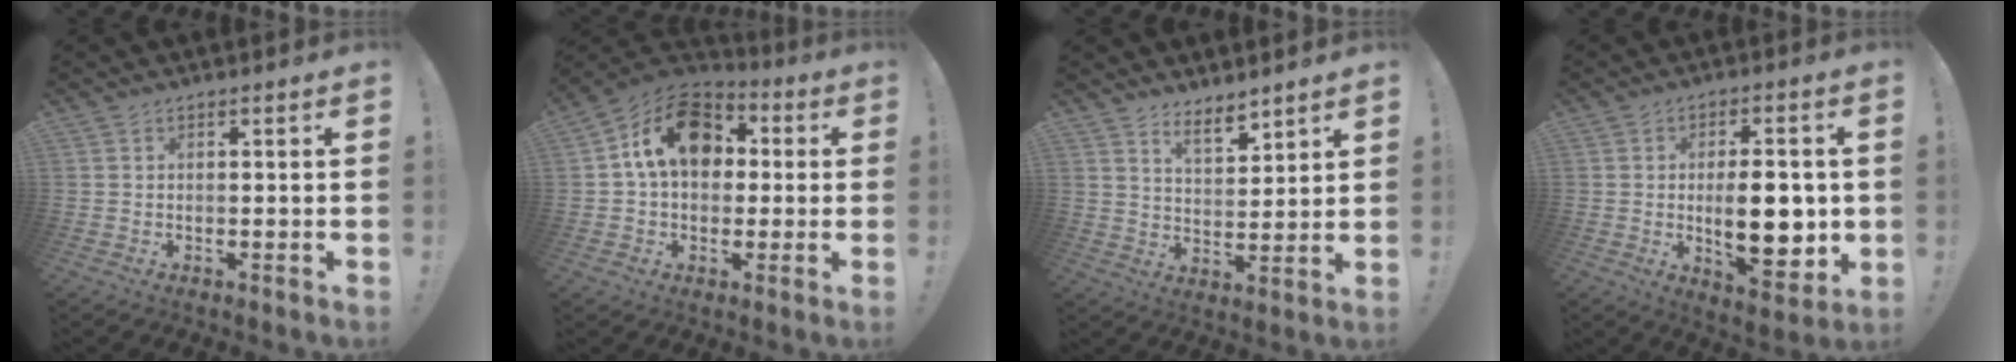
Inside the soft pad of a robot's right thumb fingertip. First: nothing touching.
{"total": 17.0, "force": [4.3, 12.3, 10.9], "torque": [-0.158, 0.008, 0.082]}
{"total": 7.4, "force": [6.2, 2.6, 3.3], "torque": [-0.049, -0.045, 0.112]}
{"total": 15.2, "force": [-0.9, 6.7, 13.6], "torque": [-0.204, -0.007, -0.014]}